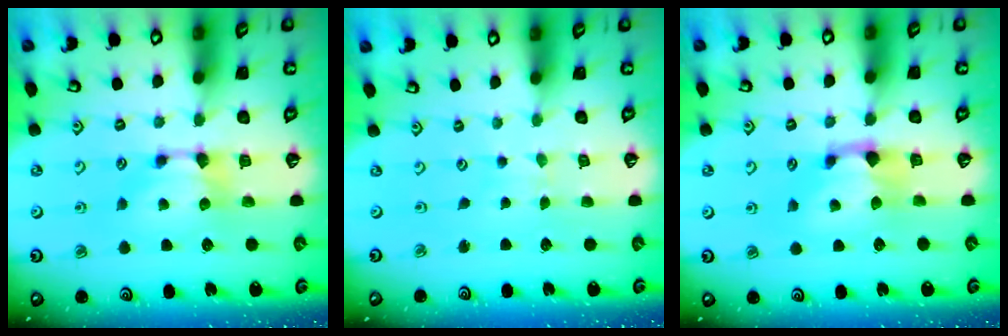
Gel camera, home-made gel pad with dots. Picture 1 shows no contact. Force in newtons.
{"total": 3.7, "press": 3.7, "slide": 0.1}
{"total": 1.2, "press": 0.4, "slide": 1.1}